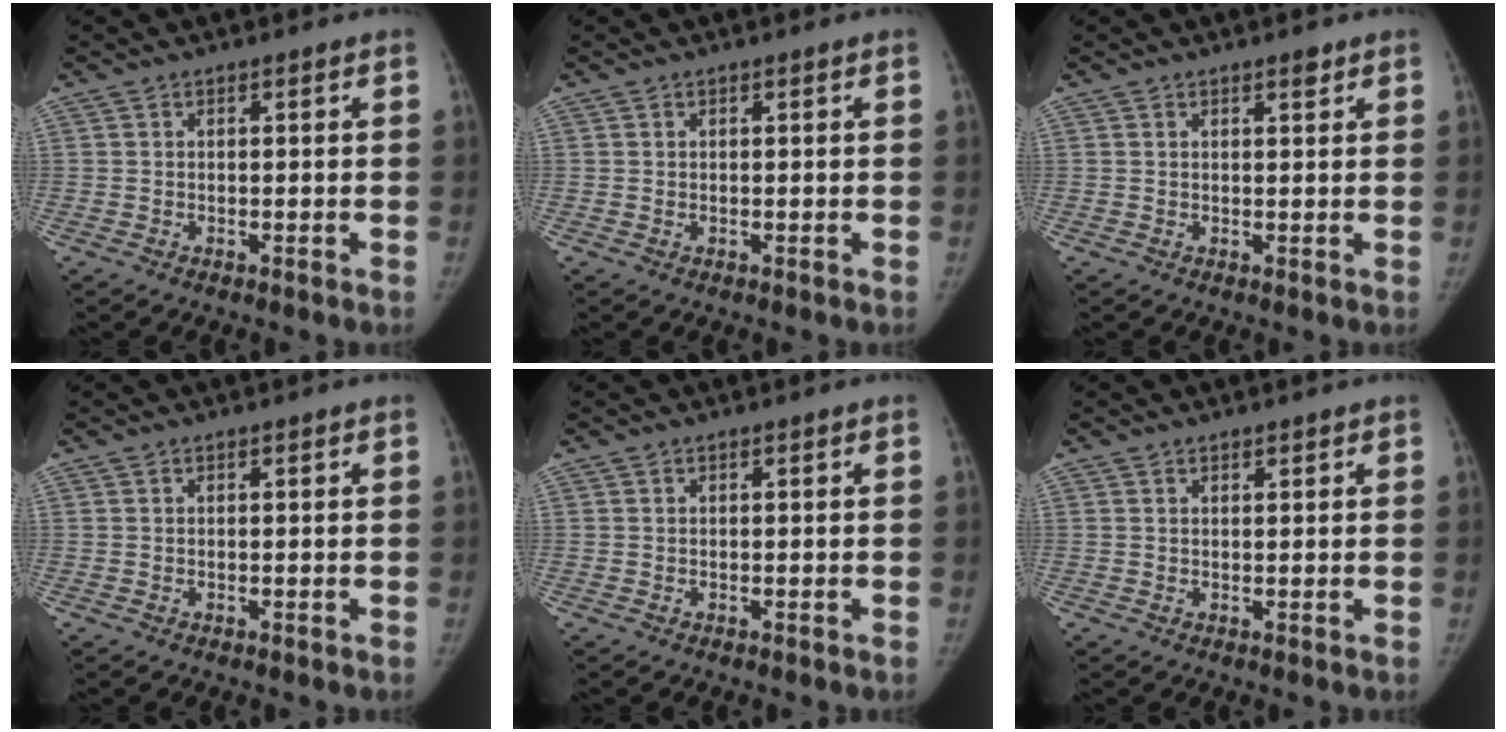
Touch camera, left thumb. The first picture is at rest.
{"total": 0.0}
{"total": 1.4, "force": [1.0, 0.5, 0.9], "torque": [-0.005, -0.005, 0.013]}
{"total": 0.0}
{"total": 0.0}
{"total": 0.9, "force": [0.7, 0.4, 0.3], "torque": [0.000, -0.004, 0.009]}